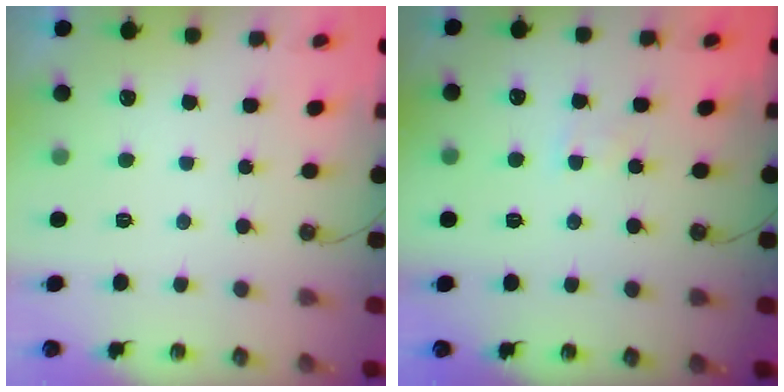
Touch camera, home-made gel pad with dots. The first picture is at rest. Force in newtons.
{"total": 2.4, "press": 2.4, "slide": 0.4}